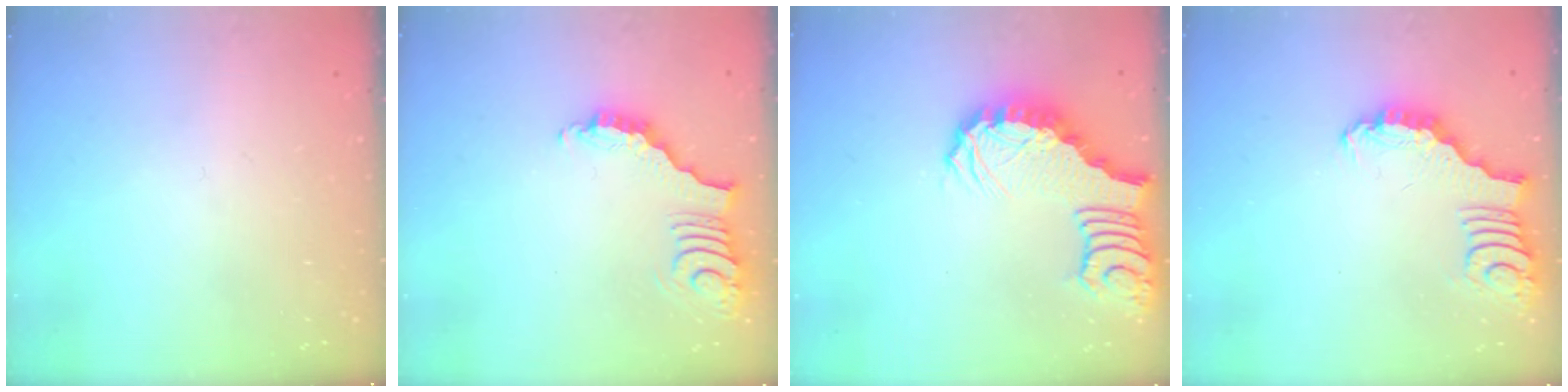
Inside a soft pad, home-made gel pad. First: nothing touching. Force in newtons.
{"total": 3.8, "press": 3.8, "slide": 0.6}
{"total": 3.3, "press": 3.2, "slide": 0.7}
{"total": 2.2, "press": 2.2, "slide": 0.0}